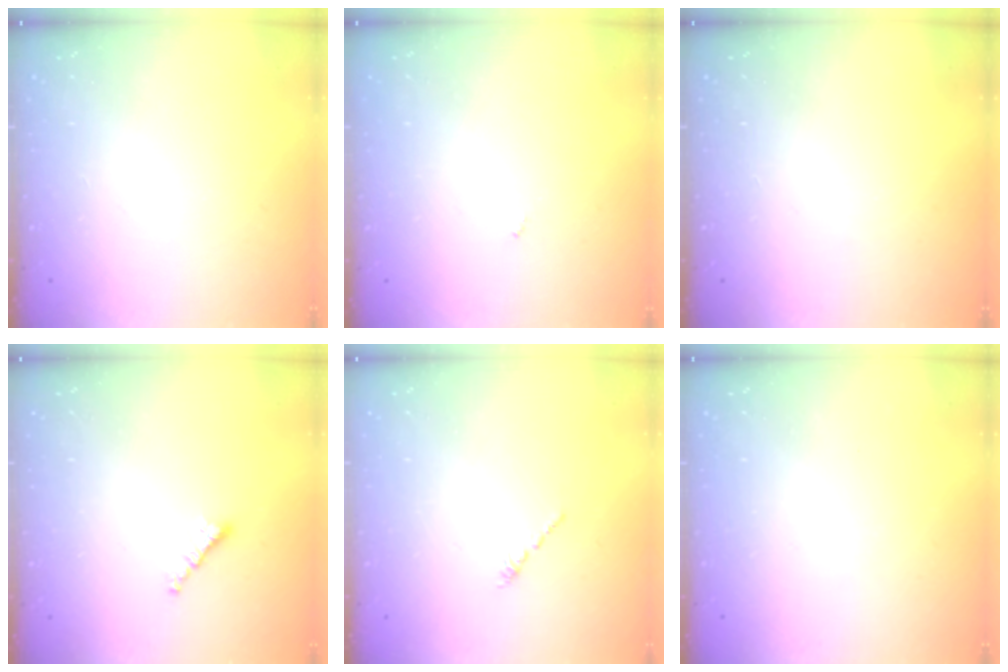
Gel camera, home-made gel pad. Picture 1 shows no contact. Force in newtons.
{"total": 0.0}
{"total": 0.0}
{"total": 0.6, "press": 0.5, "slide": 0.4}
{"total": 0.6, "press": 0.5, "slide": 0.3}
{"total": 0.9, "press": 0.8, "slide": 0.3}